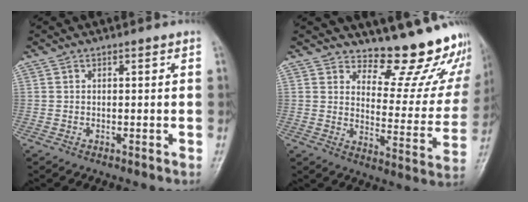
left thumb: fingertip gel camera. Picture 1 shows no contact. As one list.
[{"total": 16.1, "force": [14.7, 4.7, 4.8], "torque": [-0.012, -0.156, 0.175]}]